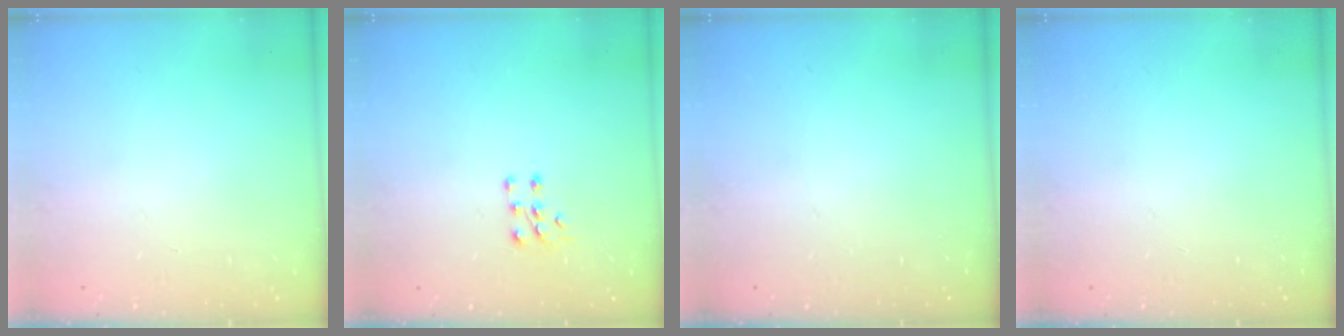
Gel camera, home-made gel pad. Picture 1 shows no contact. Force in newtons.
{"total": 6.6, "press": 6.6, "slide": 0.8}
{"total": 0.0}
{"total": 0.0}